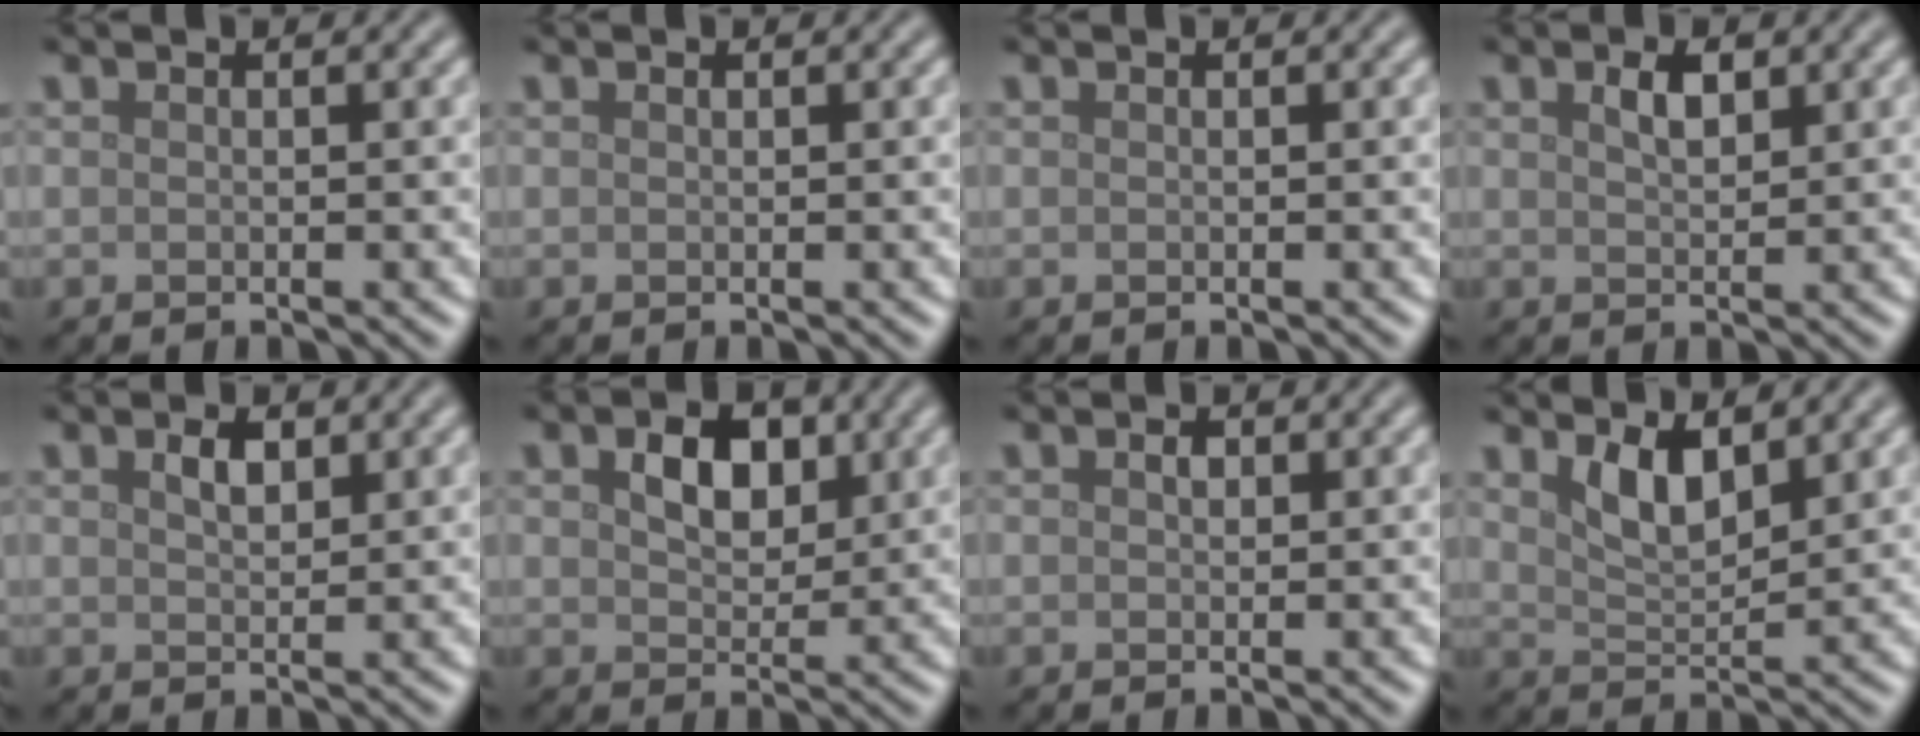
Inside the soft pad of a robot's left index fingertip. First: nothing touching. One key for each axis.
{"total": 0.0}
{"total": 0.0}
{"total": 1.9, "fx": 1.0, "fy": 0.9, "fz": 1.4, "tx": -0.027, "ty": 0.003, "tz": 0.020}
{"total": 1.7, "fx": 0.9, "fy": 0.9, "fz": 1.1, "tx": -0.022, "ty": 0.003, "tz": 0.018}
{"total": 3.9, "fx": 1.3, "fy": 2.5, "fz": 2.6, "tx": -0.050, "ty": 0.003, "tz": 0.019}
{"total": 0.8, "fx": 0.2, "fy": 0.6, "fz": 0.5, "tx": -0.010, "ty": -0.001, "tz": 0.001}
{"total": 3.3, "fx": 2.0, "fy": 1.1, "fz": 2.4, "tx": -0.049, "ty": -0.009, "tz": 0.043}